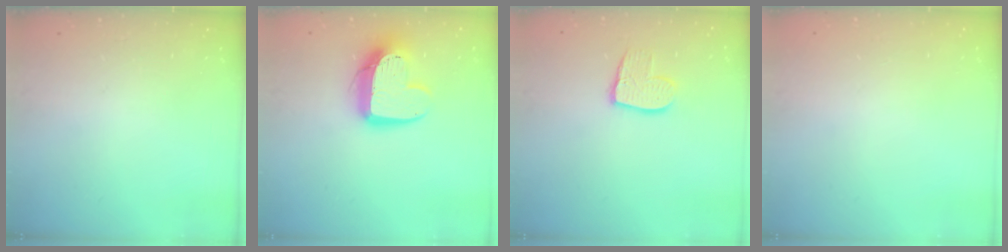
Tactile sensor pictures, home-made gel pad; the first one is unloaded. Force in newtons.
{"total": 14.4, "press": 14.3, "slide": 1.2}
{"total": 10.0, "press": 10.0, "slide": 0.8}
{"total": 0.0}